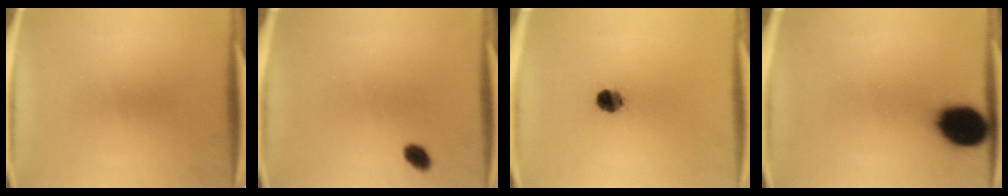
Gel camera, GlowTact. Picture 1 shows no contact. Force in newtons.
{"total": 2.4}
{"total": 4.9}
{"total": 13.7}